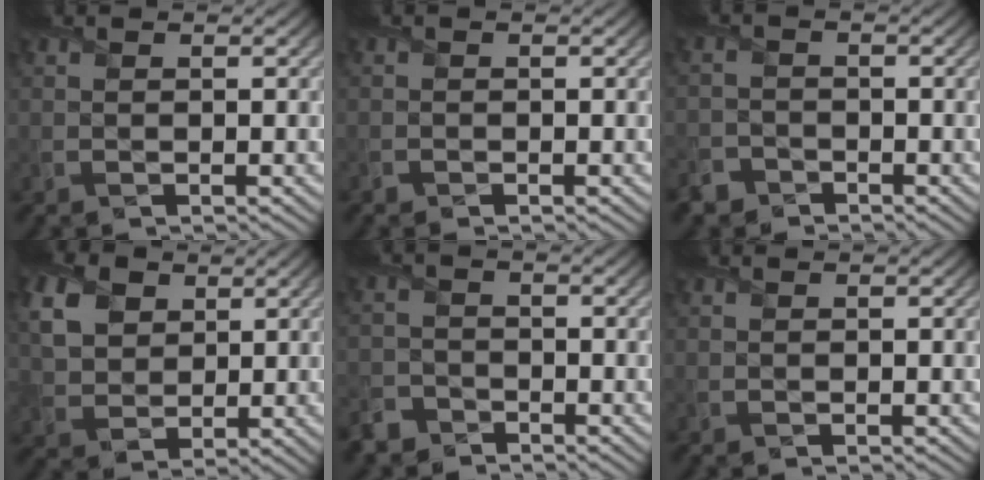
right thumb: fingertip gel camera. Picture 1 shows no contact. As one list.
[{"total": 0.7, "force": [-0.6, 0.3, 0.0], "torque": [0.000, -0.006, -0.012]}, {"total": 2.9, "force": [-2.4, 1.5, 0.4], "torque": [-0.007, -0.004, -0.056]}, {"total": 7.7, "force": [3.2, 5.5, 4.4], "torque": [-0.131, 0.008, 0.060]}, {"total": 3.4, "force": [-2.9, 1.6, 0.5], "torque": [-0.010, -0.004, -0.069]}, {"total": 0.0}]